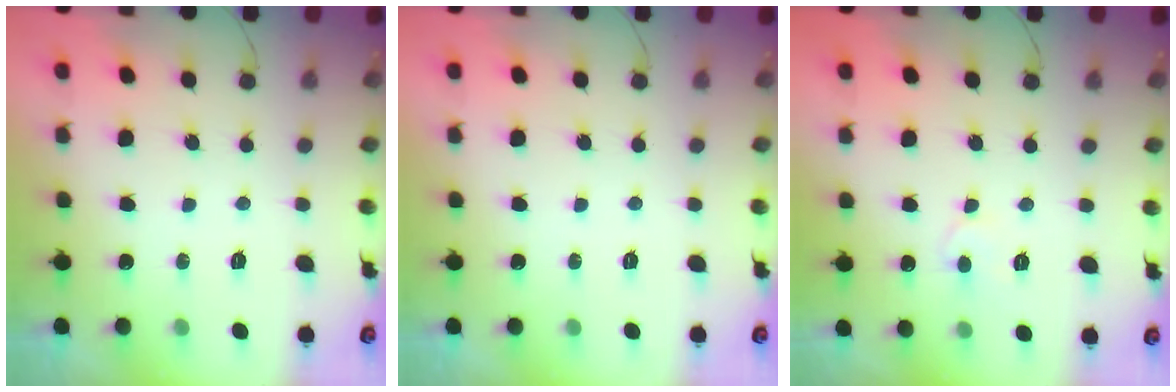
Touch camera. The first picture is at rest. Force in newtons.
{"total": 0.0}
{"total": 5.5, "press": 5.5, "slide": 0.3}